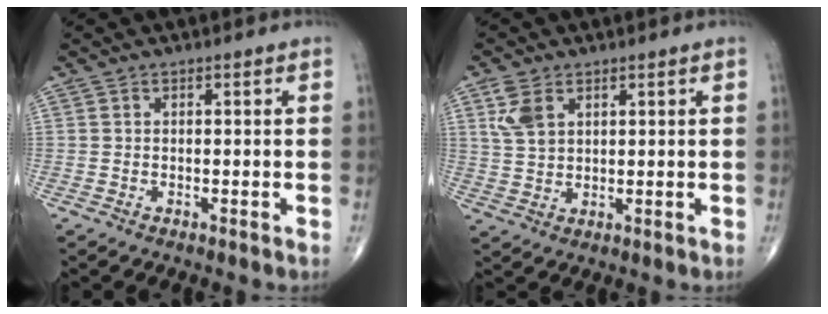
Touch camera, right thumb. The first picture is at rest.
{"total": 5.5, "force": [2.6, 3.3, 3.5], "torque": [-0.069, -0.003, 0.060]}